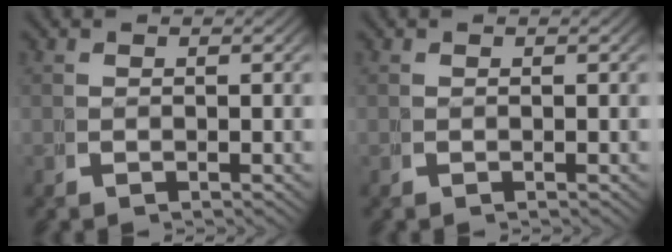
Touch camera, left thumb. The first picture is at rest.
{"total": 0.0}